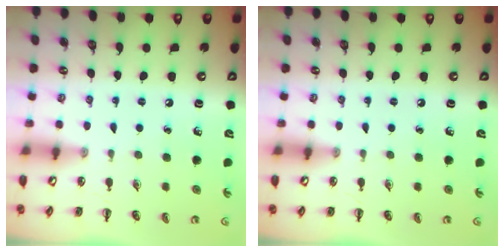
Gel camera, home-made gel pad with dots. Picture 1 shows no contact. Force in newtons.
{"total": 0.0}